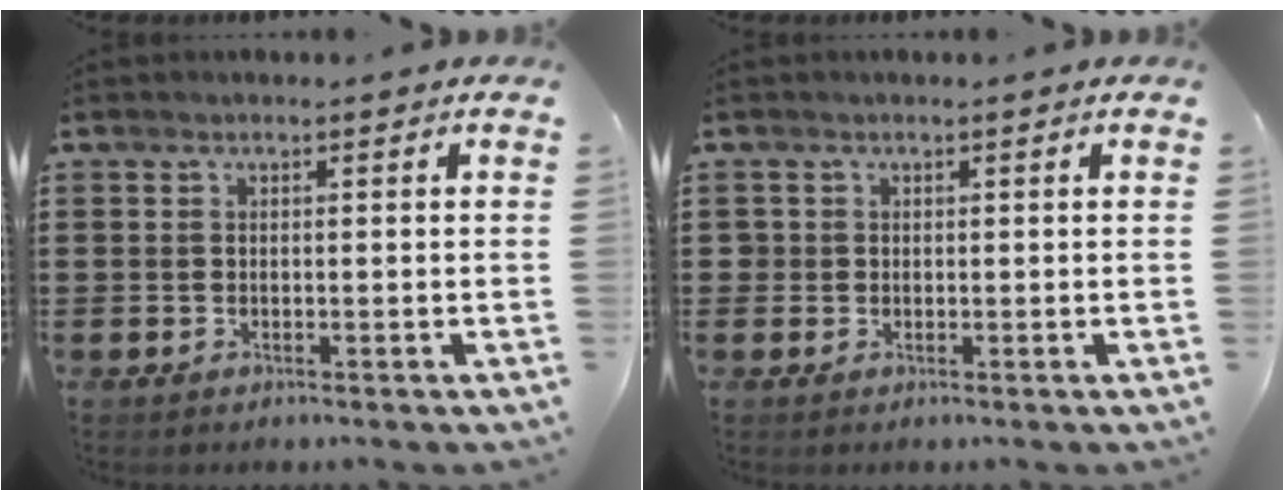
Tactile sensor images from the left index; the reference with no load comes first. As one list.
[{"total": 0.9, "force": [0.2, 0.8, 0.1], "torque": [-0.004, 0.006, 0.004]}]